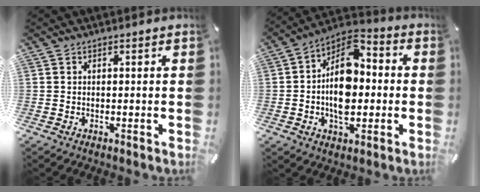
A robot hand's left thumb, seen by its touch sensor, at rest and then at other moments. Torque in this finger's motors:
{"motor_torque": [1.93, 3.08, 1.19, -0.78, 0.58]}